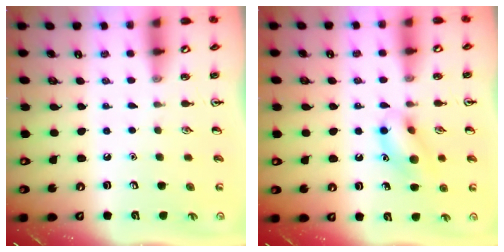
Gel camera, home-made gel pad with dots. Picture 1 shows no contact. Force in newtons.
{"total": 11.8, "press": 11.7, "slide": 0.8}